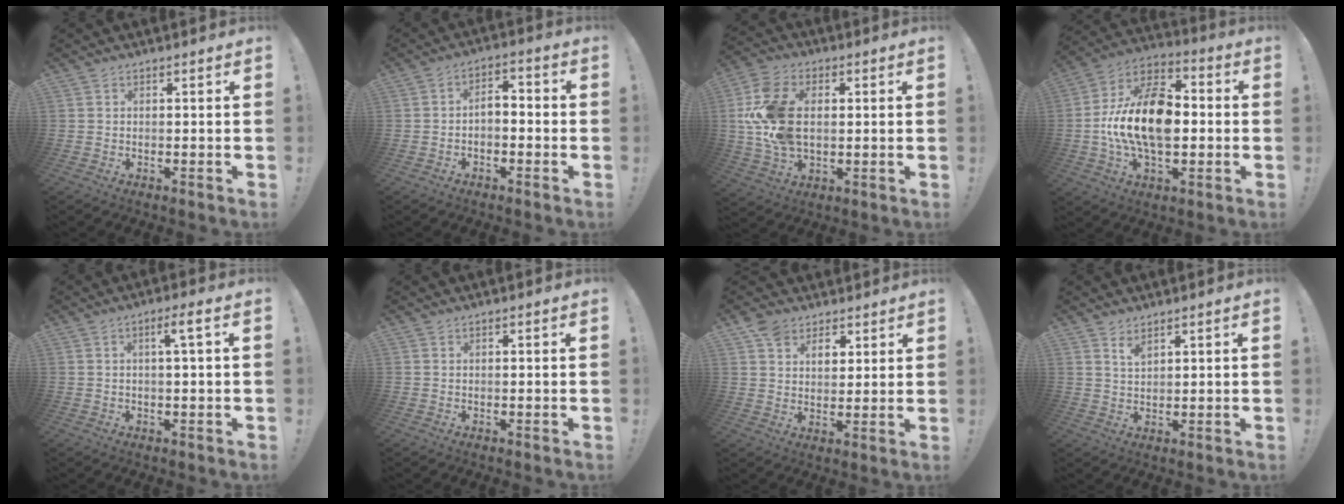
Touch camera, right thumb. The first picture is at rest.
{"total": 4.5, "force": [-1.7, 2.5, 3.3], "torque": [-0.050, 0.007, -0.031]}
{"total": 17.8, "force": [1.7, 12.0, 13.0], "torque": [-0.254, -0.002, 0.031]}
{"total": 20.5, "force": [-1.3, 12.4, 16.3], "torque": [-0.296, 0.021, -0.013]}
{"total": 4.4, "force": [0.9, 0.1, 4.3], "torque": [-0.070, -0.002, 0.008]}
{"total": 0.0}
{"total": 8.1, "force": [5.3, 5.7, 2.1], "torque": [-0.028, -0.028, 0.105]}
{"total": 3.2, "force": [2.5, 1.1, 1.7], "torque": [-0.016, -0.018, 0.040]}